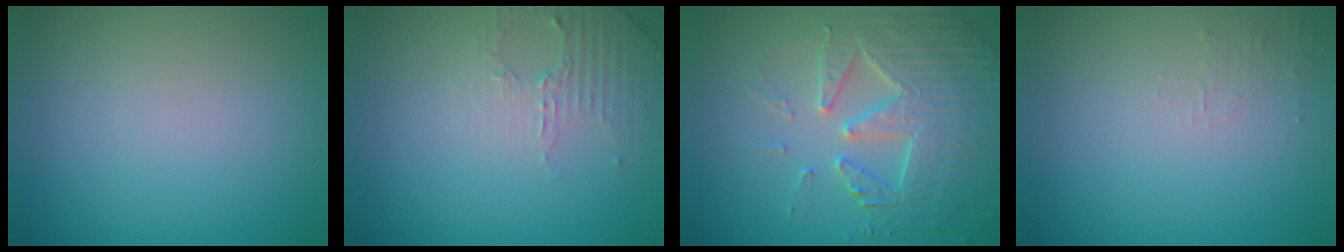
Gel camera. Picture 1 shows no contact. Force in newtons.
{"total": 2.6, "press": 2.5, "slide": 0.7}
{"total": 5.3, "press": 5.2, "slide": 1.1}
{"total": 0.9, "press": 0.9, "slide": 0.1}